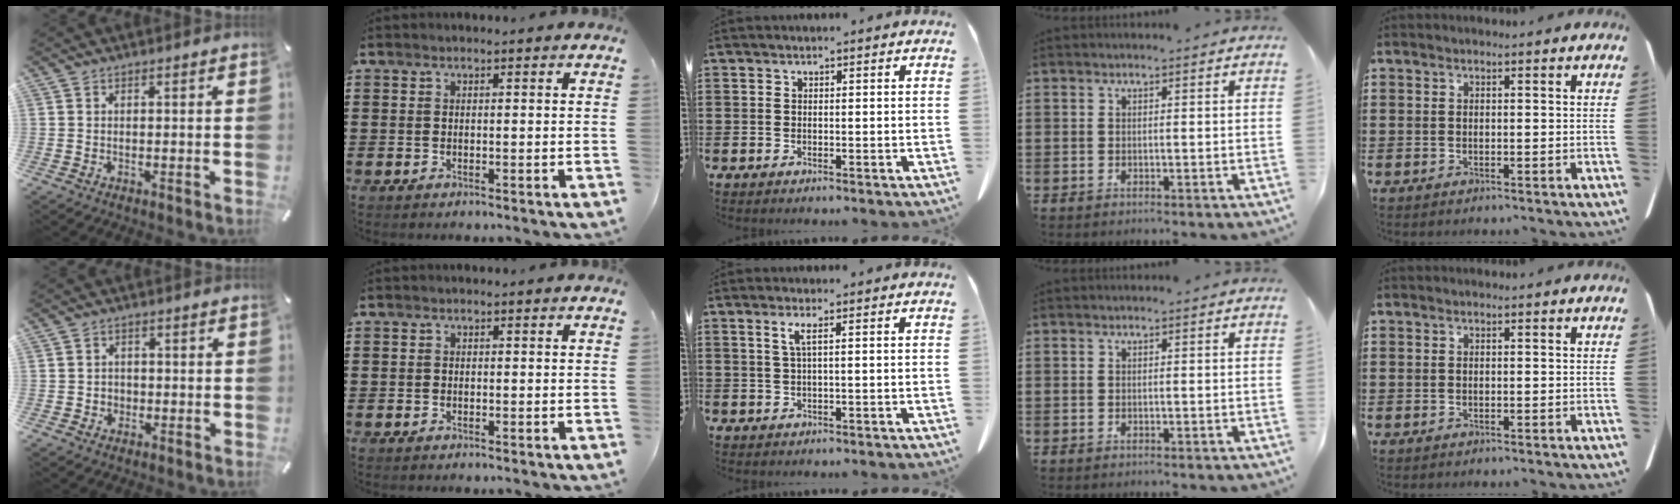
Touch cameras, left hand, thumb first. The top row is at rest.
{"thumb": {"total": 2.5, "force": [-0.6, 2.4, 0.5], "torque": [-0.003, 0.002, -0.016]}, "index": {"total": 0.5, "force": [-0.4, 0.3, 0.1], "torque": [-0.003, 0.000, -0.009]}, "middle": {"total": 2.0, "force": [0.5, 0.0, 1.9], "torque": [-0.039, -0.002, 0.008]}}